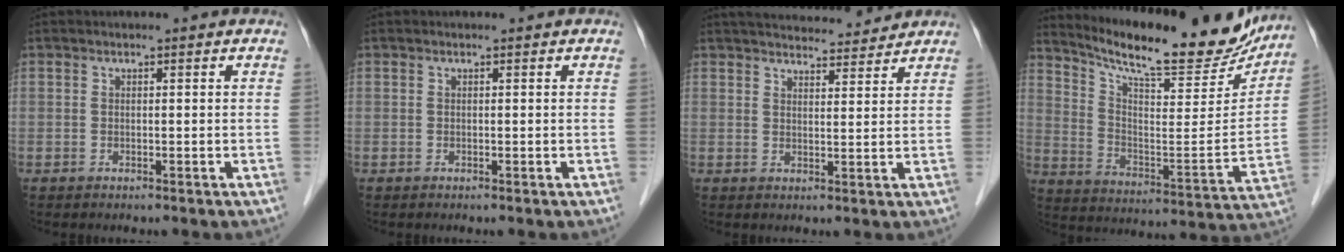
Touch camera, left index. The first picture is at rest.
{"total": 0.0}
{"total": 12.1, "force": [11.5, 1.9, 3.3], "torque": [-0.043, 0.017, 0.157]}
{"total": 22.3, "force": [20.0, 3.3, 9.2], "torque": [-0.150, -0.044, 0.286]}